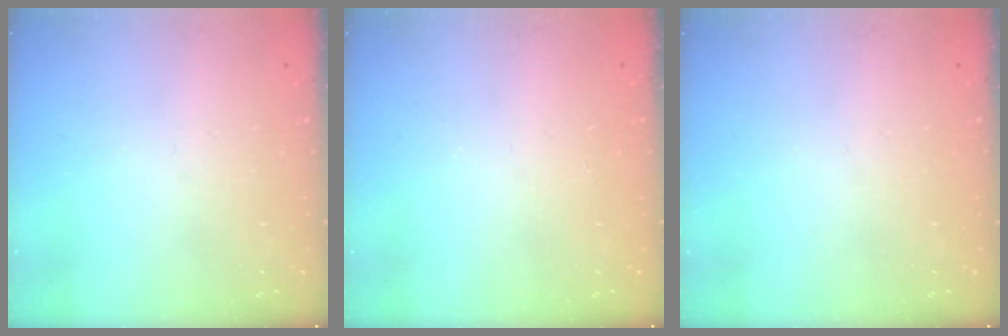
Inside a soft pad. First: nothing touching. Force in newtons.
{"total": 0.0}
{"total": 0.0}